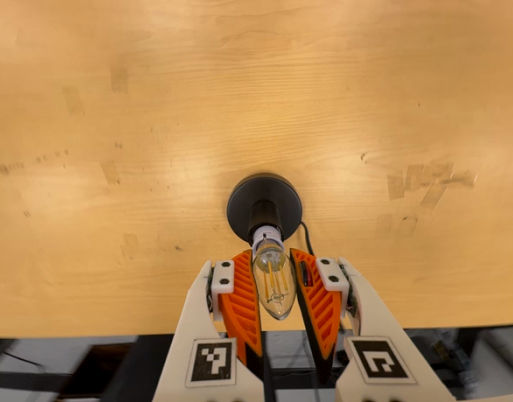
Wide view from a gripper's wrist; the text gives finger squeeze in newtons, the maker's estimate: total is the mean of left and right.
{"total": 13.0, "left": 11.8, "right": 14.2}